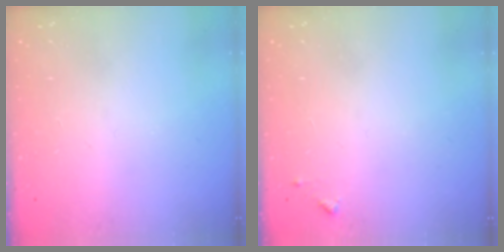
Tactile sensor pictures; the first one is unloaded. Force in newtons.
{"total": 5.1, "press": 5.1, "slide": 0.4}